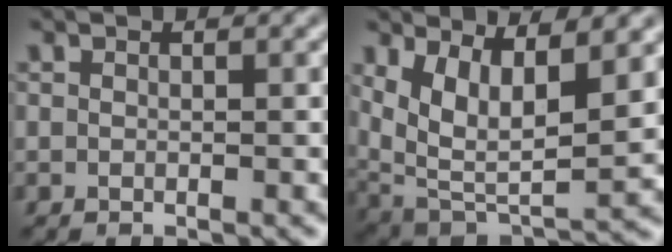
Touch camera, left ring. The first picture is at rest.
{"total": 8.2, "force": [3.2, 3.6, 6.7], "torque": [-0.138, -0.019, 0.066]}